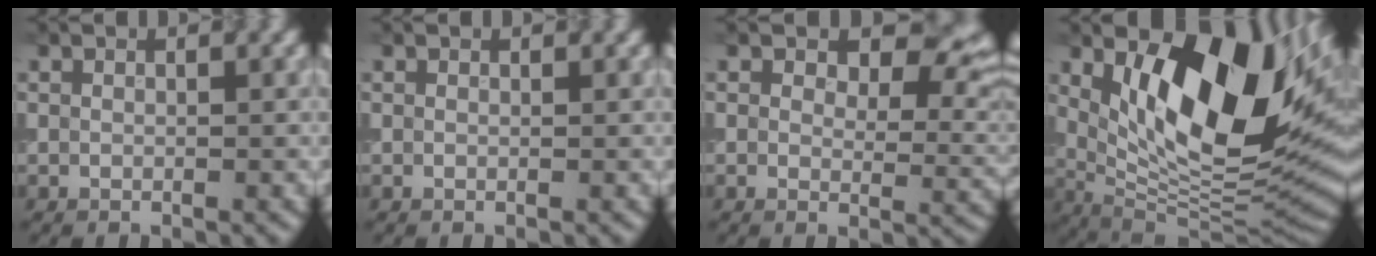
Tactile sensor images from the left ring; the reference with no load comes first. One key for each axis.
{"total": 0.0}
{"total": 6.8, "fx": 3.1, "fy": 4.0, "fz": 4.5, "tx": -0.054, "ty": -0.010, "tz": 0.041}
{"total": 14.7, "fx": 4.9, "fy": 6.2, "fz": 12.4, "tx": -0.187, "ty": -0.013, "tz": 0.088}